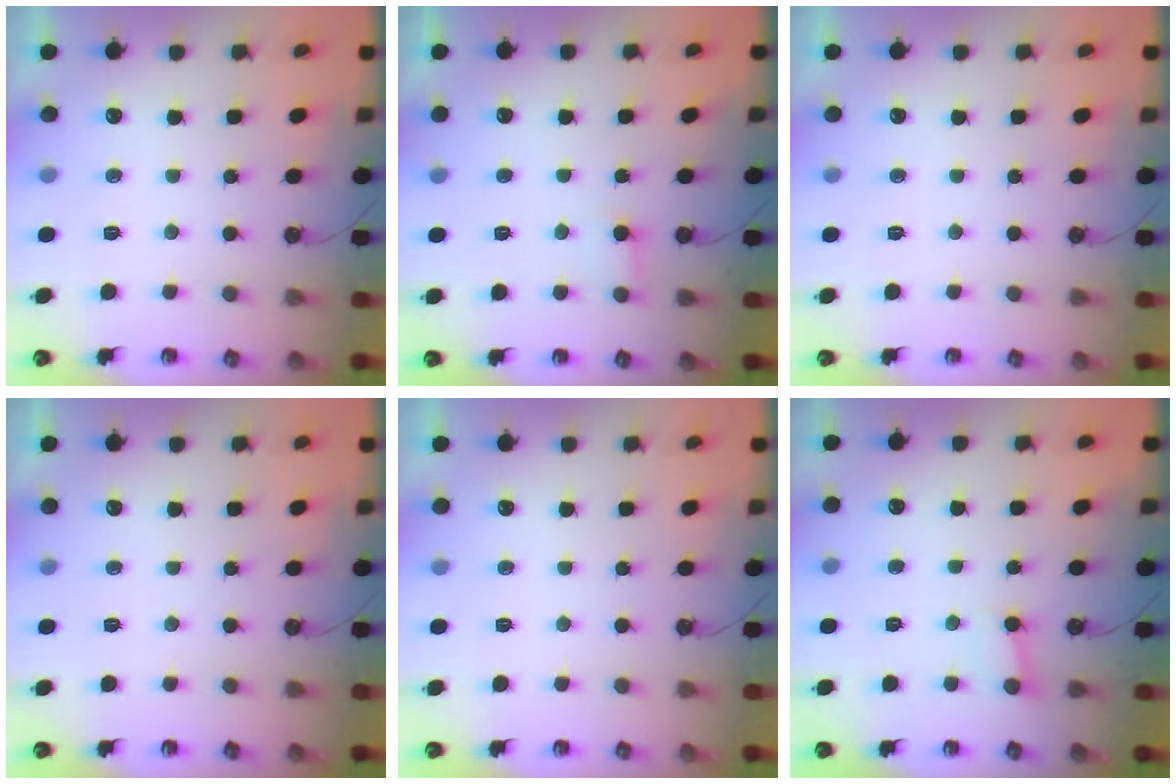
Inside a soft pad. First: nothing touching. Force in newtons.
{"total": 4.0, "press": 4.0, "slide": 0.4}
{"total": 0.0}
{"total": 0.0}
{"total": 0.0}
{"total": 2.0, "press": 2.0, "slide": 0.2}